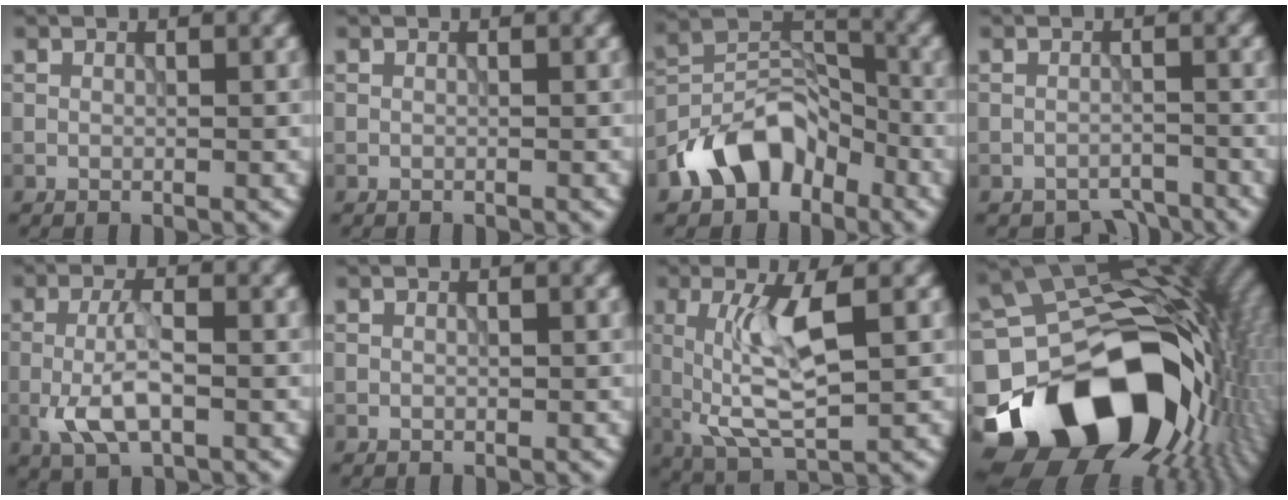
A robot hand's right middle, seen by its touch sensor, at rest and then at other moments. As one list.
[{"total": 0.0}, {"total": 7.4, "force": [-4.6, 4.6, 3.5], "torque": [-0.049, 0.008, -0.096]}, {"total": 2.3, "force": [-2.2, 0.7, 0.2], "torque": [0.005, -0.005, -0.038]}, {"total": 4.3, "force": [-1.3, 1.5, 3.9], "torque": [-0.083, 0.001, -0.031]}, {"total": 0.0}, {"total": 6.5, "force": [0.4, 1.9, 6.2], "torque": [-0.126, -0.006, 0.011]}, {"total": 18.9, "force": [-6.2, 13.5, 11.7], "torque": [-0.208, -0.025, -0.098]}]